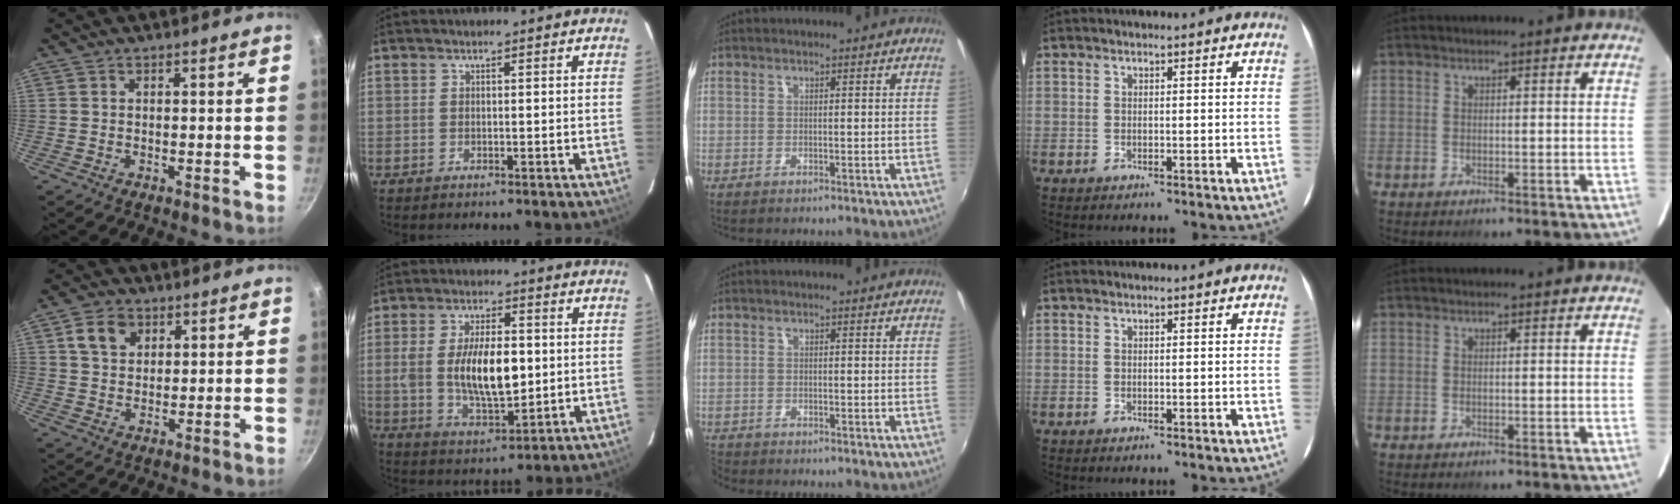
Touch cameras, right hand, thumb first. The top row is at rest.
{"thumb": {"total": 6.5, "force": [2.6, 4.9, 3.3], "torque": [-0.041, 0.001, 0.044]}, "index": {"total": 14.0, "force": [0.1, 6.5, 12.4], "torque": [-0.232, -0.004, 0.011]}, "middle": {"total": 2.1, "force": [-2.0, 0.7, 0.0], "torque": [-0.011, -0.009, -0.043]}}